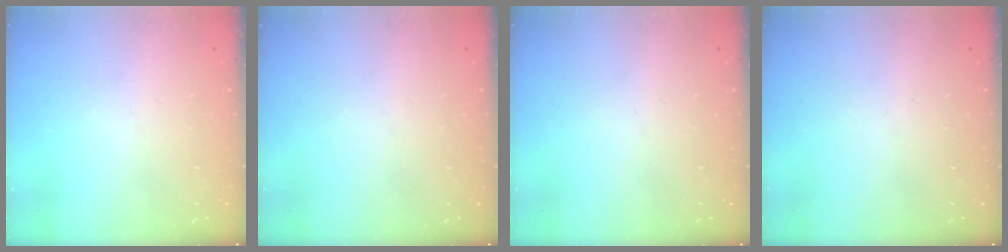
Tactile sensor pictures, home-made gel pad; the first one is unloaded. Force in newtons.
{"total": 0.0}
{"total": 0.0}
{"total": 0.0}